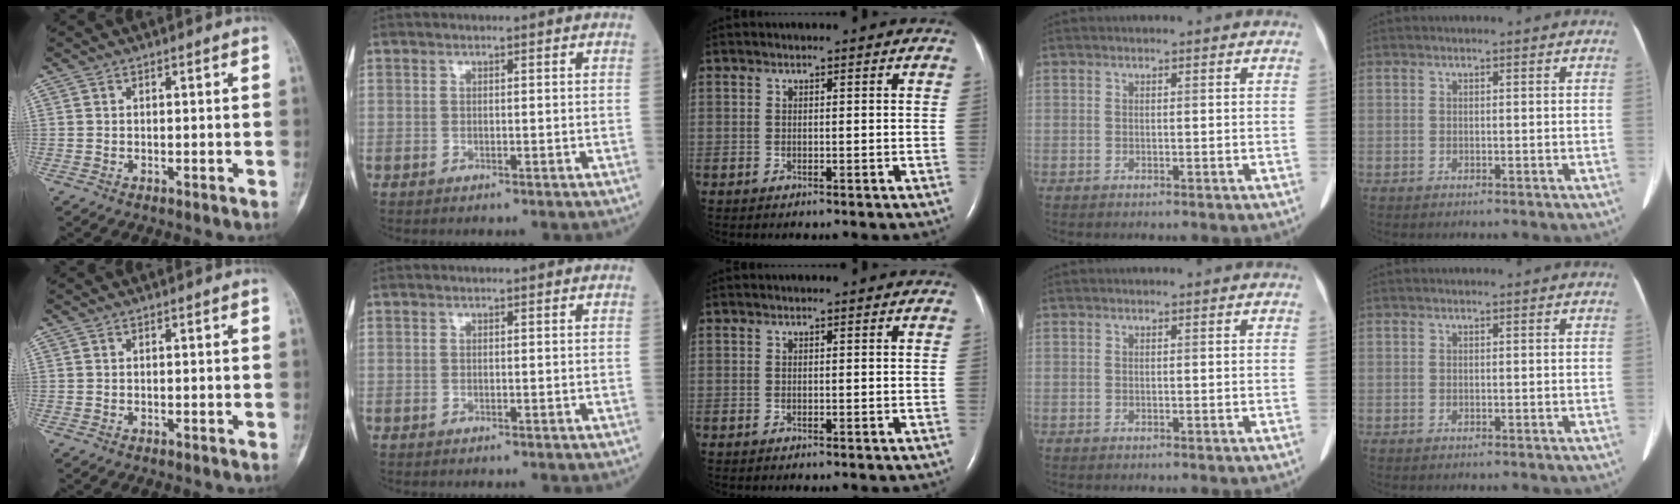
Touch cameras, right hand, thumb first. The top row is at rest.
{}